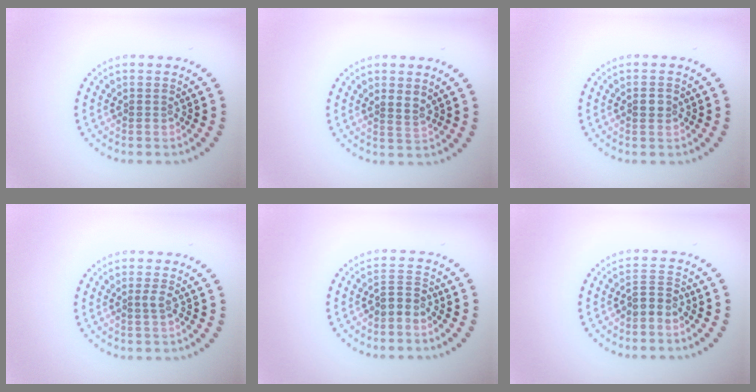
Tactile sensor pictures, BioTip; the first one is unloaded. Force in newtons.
{"total": 1.1, "press": 0.7, "slide": 0.8}
{"total": 1.4, "press": 1.4, "slide": 0.2}
{"total": 1.0, "press": 0.7, "slide": 0.6}
{"total": 1.9, "press": 1.3, "slide": 1.4}
{"total": 1.9, "press": 1.3, "slide": 1.4}